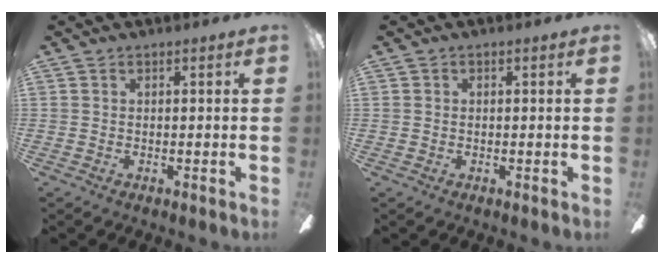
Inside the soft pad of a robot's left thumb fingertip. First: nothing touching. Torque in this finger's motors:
{"motor_torque": [0.00, 0.00, 0.00, 0.00, 0.00]}